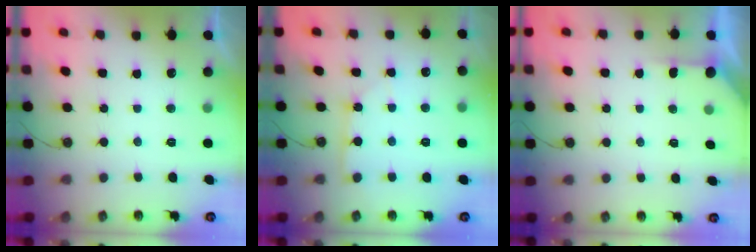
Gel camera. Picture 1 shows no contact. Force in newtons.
{"total": 3.9, "press": 3.9, "slide": 0.5}
{"total": 1.5, "press": 1.5, "slide": 0.2}